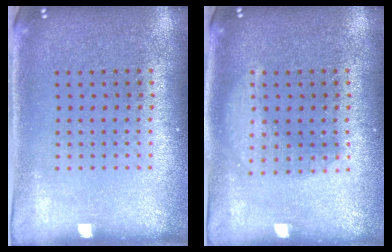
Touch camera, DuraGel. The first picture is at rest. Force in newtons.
{"total": 2.3, "press": 2.3, "slide": 0.3}